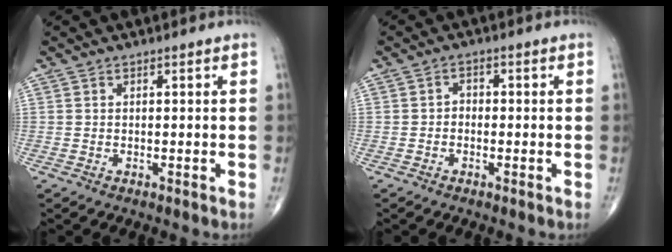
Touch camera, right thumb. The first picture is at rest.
{"total": 1.6, "force": [-0.5, 1.3, 0.9], "torque": [0.000, 0.007, -0.014]}